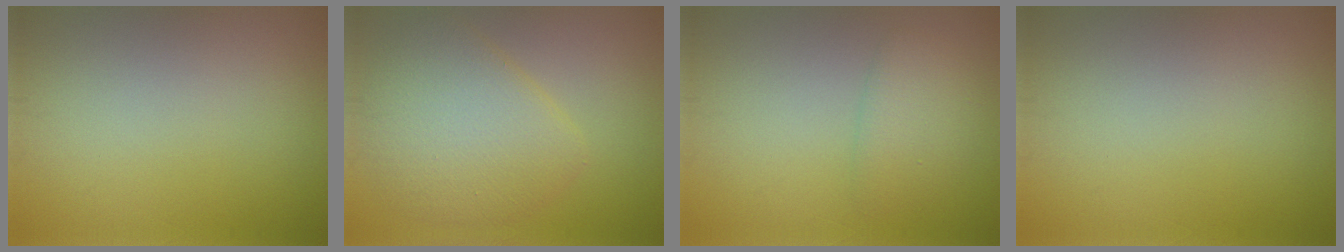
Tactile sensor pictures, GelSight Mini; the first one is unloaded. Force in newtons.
{"total": 5.8, "press": 5.8, "slide": 0.4}
{"total": 2.2, "press": 2.2, "slide": 0.2}
{"total": 0.0}